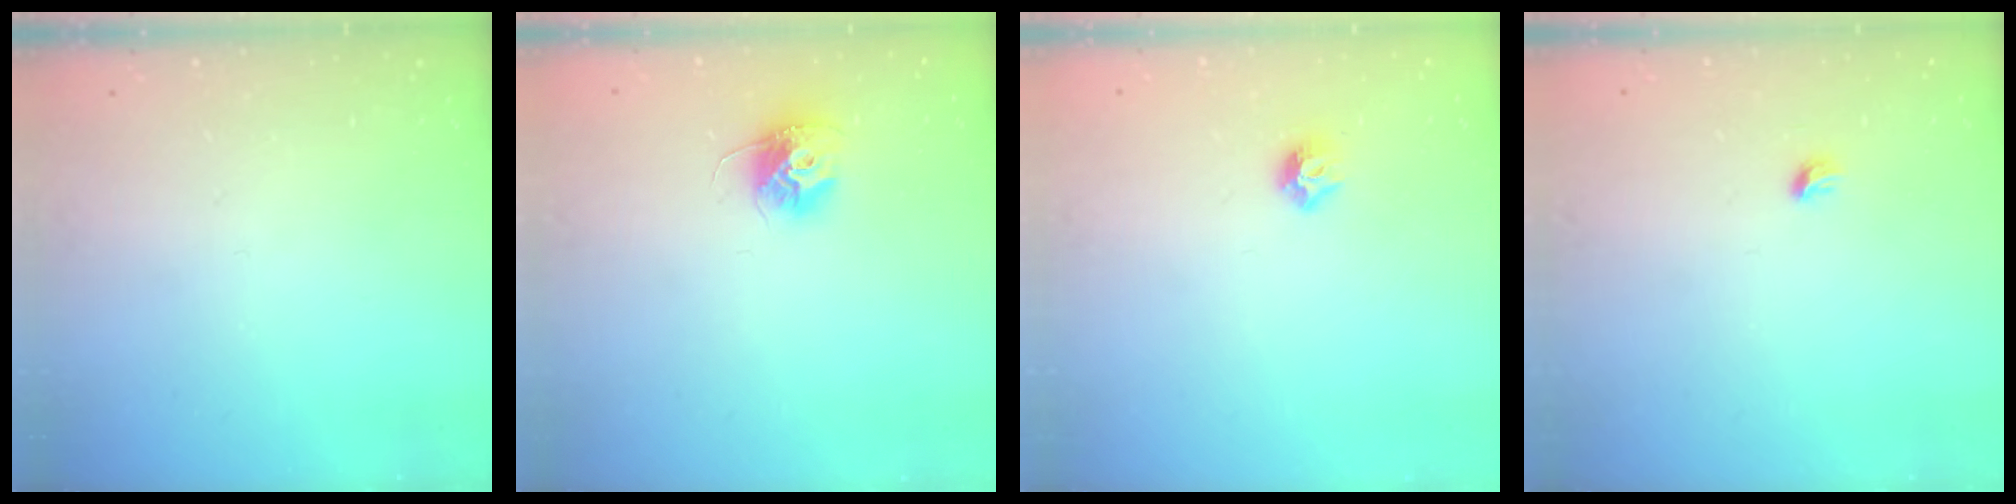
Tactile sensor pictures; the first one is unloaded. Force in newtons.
{"total": 10.4, "press": 10.4, "slide": 0.5}
{"total": 5.8, "press": 5.7, "slide": 0.9}
{"total": 3.6, "press": 3.5, "slide": 1.0}